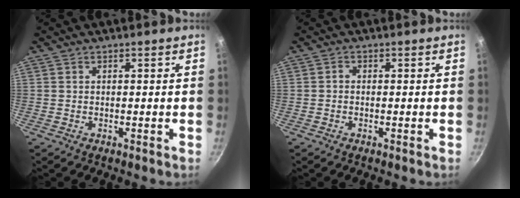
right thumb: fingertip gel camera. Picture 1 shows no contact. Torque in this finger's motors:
{"motor_torque": [-0.03, 0.33, 0.03, 0.30, 0.01]}